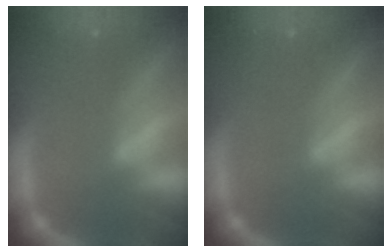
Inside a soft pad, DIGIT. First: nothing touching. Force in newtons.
{"total": 0.0}